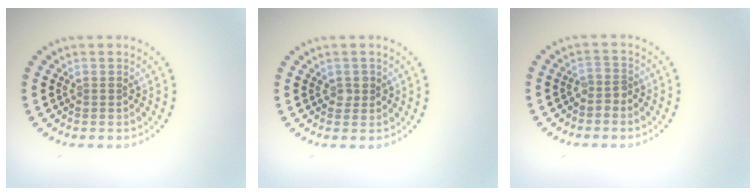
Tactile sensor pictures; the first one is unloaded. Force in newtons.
{"total": 1.0, "press": 1.0, "slide": 0.1}
{"total": 1.4, "press": 1.1, "slide": 0.8}